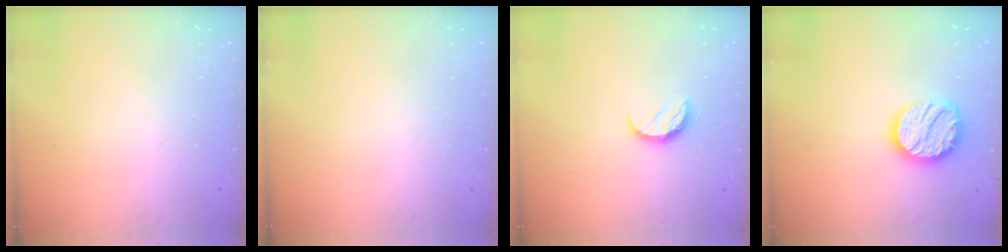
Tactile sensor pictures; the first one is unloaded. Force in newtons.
{"total": 0.0}
{"total": 7.6, "press": 7.6, "slide": 0.6}
{"total": 16.6, "press": 16.6, "slide": 1.2}